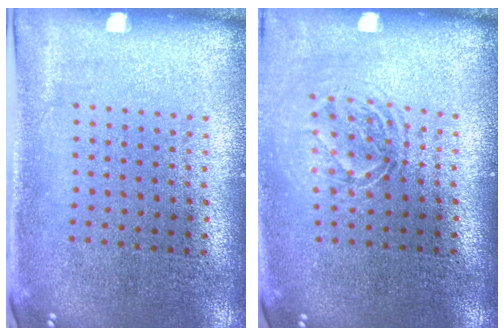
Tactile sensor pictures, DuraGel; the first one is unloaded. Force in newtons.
{"total": 1.6, "press": 1.3, "slide": 1.1}